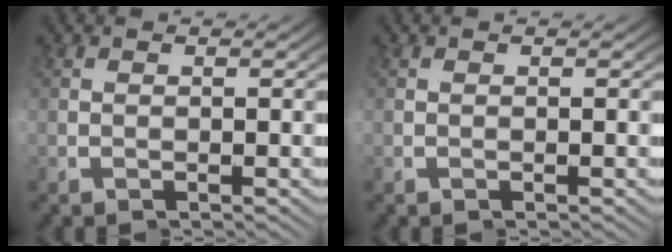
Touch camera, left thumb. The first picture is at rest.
{"total": 0.0}